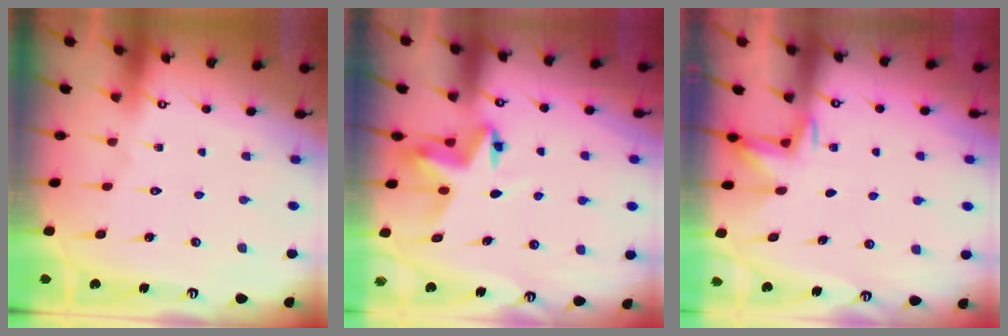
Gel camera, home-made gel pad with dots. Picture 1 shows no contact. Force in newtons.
{"total": 5.8, "press": 5.8, "slide": 0.2}
{"total": 3.1, "press": 2.8, "slide": 1.3}